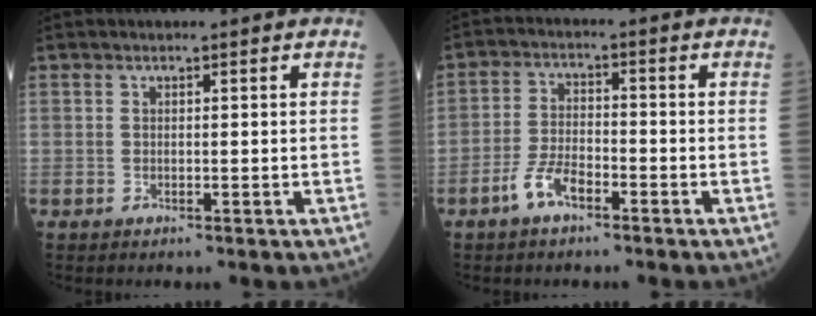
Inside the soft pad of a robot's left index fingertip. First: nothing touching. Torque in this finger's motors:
{"motor_torque": [0.76, 0.56, 0.16, 0.04]}